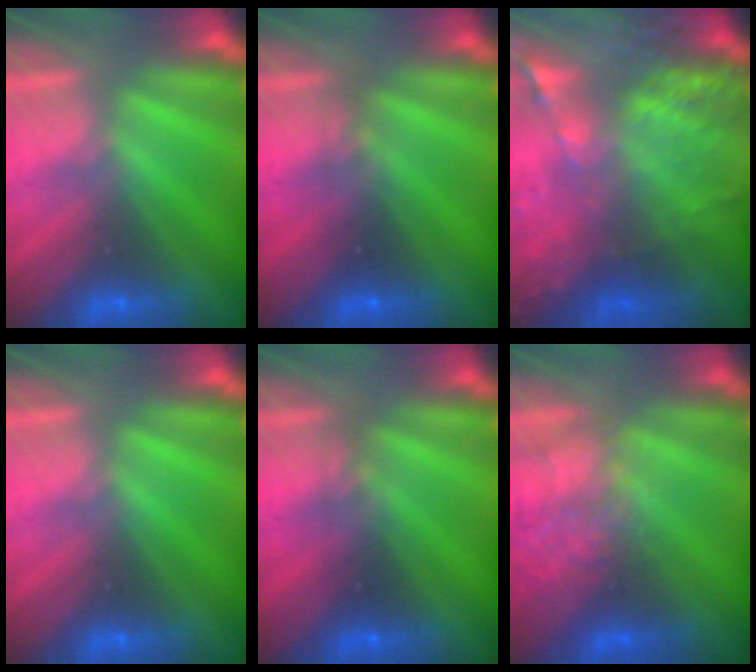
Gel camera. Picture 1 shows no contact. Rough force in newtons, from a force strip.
{"total": 2.3}
{"total": 9.0}
{"total": 0.0}
{"total": 2.3}
{"total": 2.2}